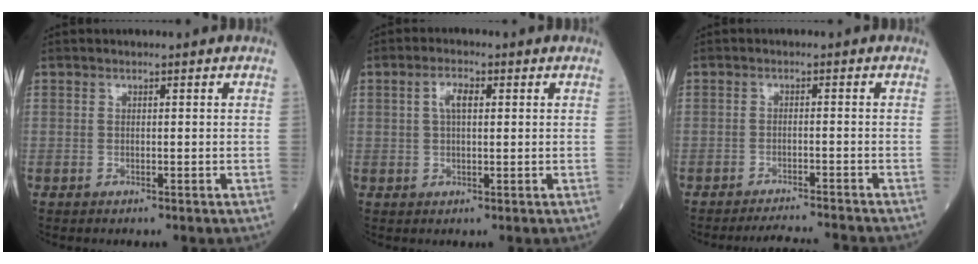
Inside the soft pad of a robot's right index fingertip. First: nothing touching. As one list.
[{"total": 3.2, "force": [0.9, 1.1, 2.8], "torque": [-0.057, 0.007, 0.017]}, {"total": 6.5, "force": [-6.3, -0.8, 1.0], "torque": [-0.011, -0.005, -0.094]}]